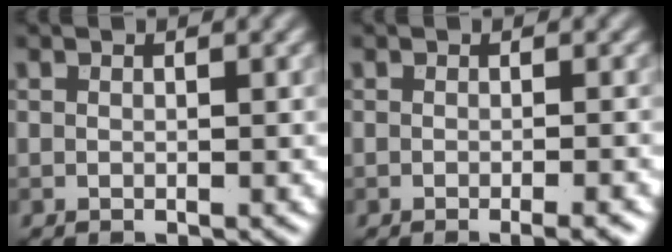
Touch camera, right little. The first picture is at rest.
{"total": 2.4, "force": [-1.1, 0.6, 2.0], "torque": [-0.014, 0.000, -0.017]}